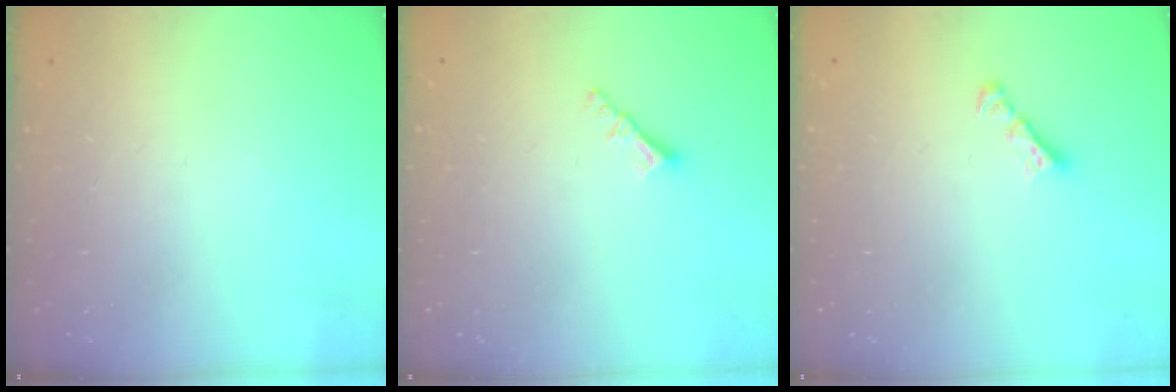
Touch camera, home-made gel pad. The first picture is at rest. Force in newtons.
{"total": 2.3, "press": 2.3, "slide": 0.3}
{"total": 1.8, "press": 1.7, "slide": 0.7}